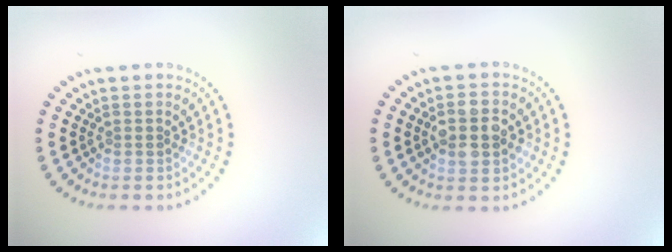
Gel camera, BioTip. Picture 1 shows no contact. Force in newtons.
{"total": 4.0, "press": 3.9, "slide": 0.2}